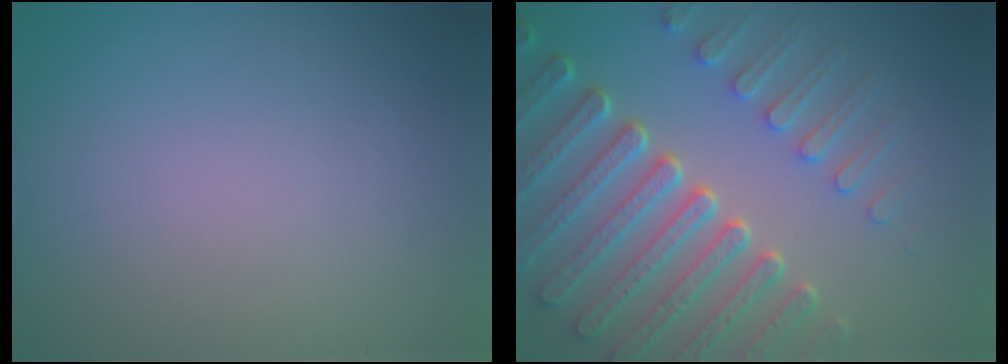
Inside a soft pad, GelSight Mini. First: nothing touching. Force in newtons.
{"total": 8.1, "press": 6.1, "slide": 5.3}